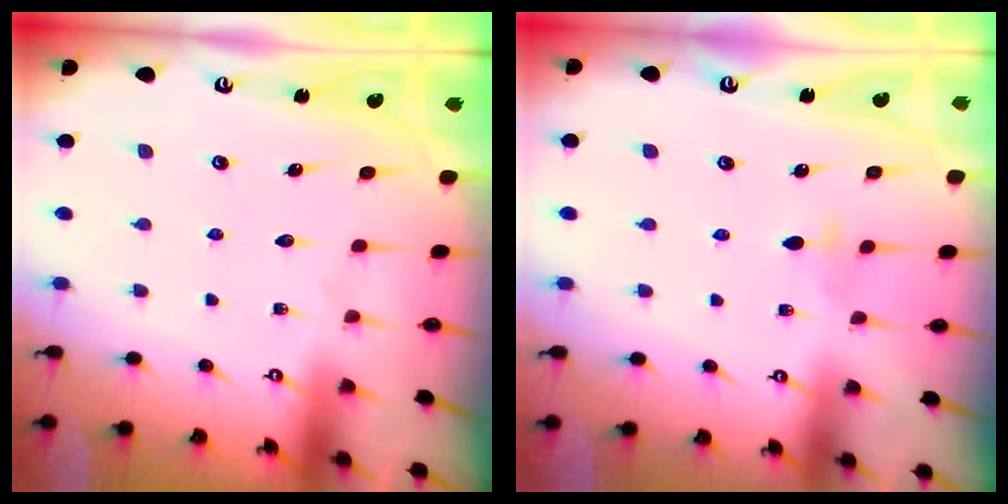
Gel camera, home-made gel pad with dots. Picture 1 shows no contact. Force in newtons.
{"total": 3.0, "press": 2.9, "slide": 0.6}